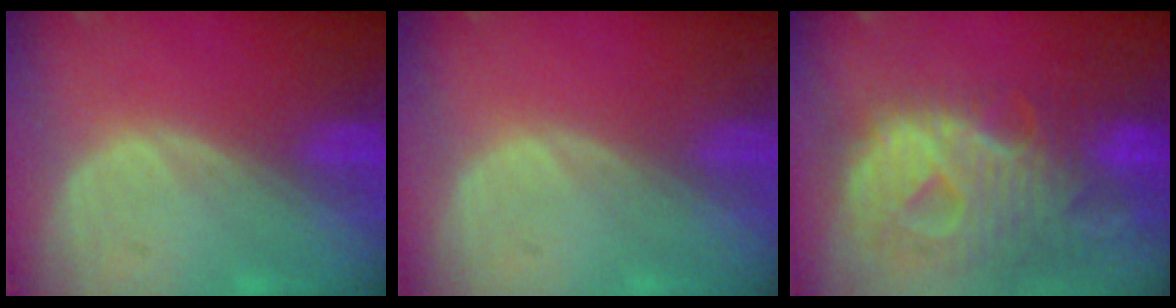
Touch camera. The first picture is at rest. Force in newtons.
{"total": 0.0}
{"total": 12.8, "press": 10.9, "slide": 6.8}